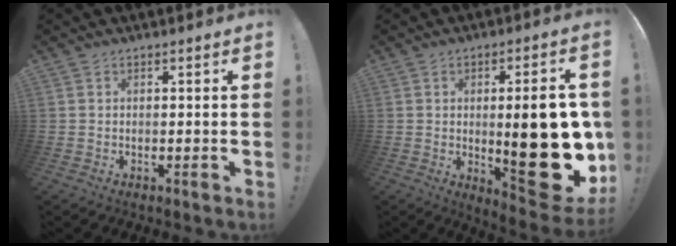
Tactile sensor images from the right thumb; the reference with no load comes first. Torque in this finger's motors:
{"motor_torque": [0.51, 2.65, 2.40, -0.37, 0.16]}